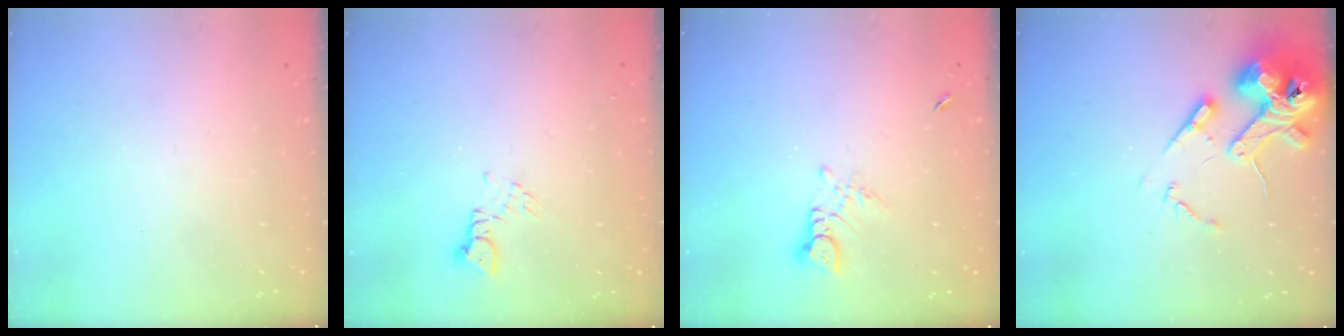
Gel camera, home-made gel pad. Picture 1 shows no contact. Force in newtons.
{"total": 2.5, "press": 2.5, "slide": 0.3}
{"total": 3.1, "press": 3.0, "slide": 0.3}
{"total": 13.7, "press": 13.5, "slide": 2.0}